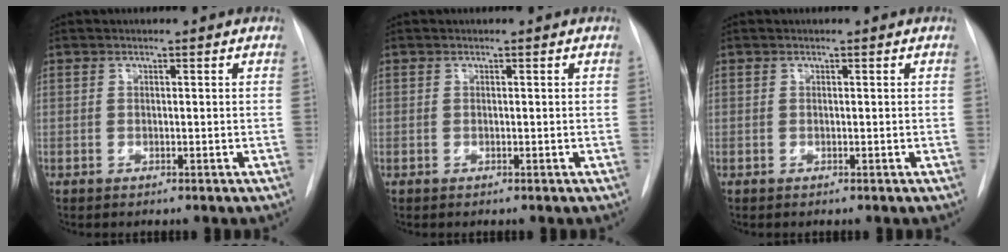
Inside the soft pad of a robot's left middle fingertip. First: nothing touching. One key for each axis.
{"total": 0.0}
{"total": 0.0}